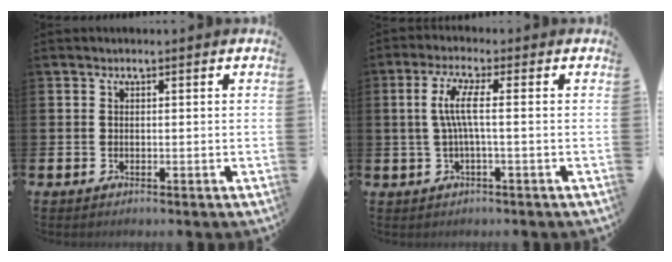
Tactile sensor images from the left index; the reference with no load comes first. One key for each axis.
{"total": 4.9, "fx": 0.3, "fy": 0.6, "fz": 4.8, "tx": -0.102, "ty": 0.002, "tz": 0.000}